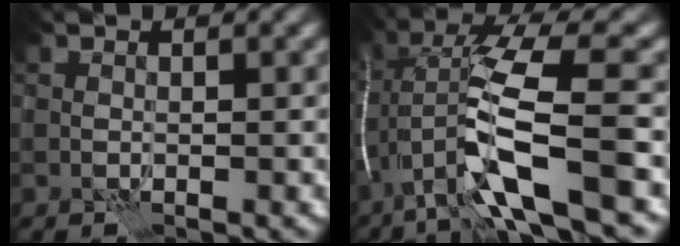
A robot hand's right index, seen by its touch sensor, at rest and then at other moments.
{"total": 11.1, "force": [-4.6, 2.2, 9.8], "torque": [-0.195, 0.007, -0.077]}